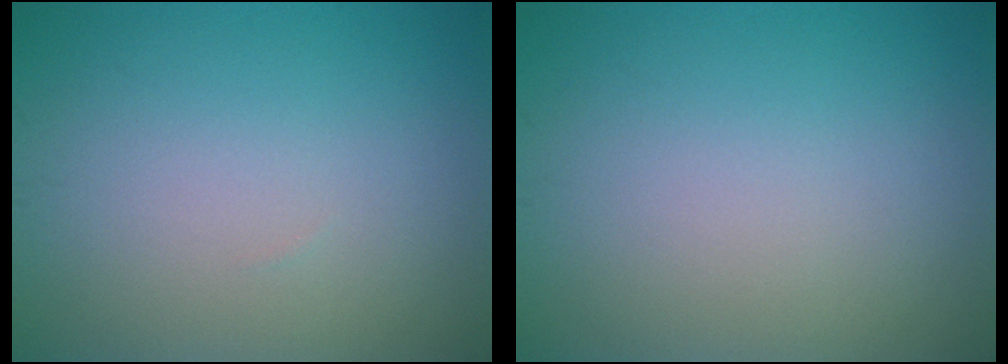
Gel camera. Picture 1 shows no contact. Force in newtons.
{"total": 0.0}